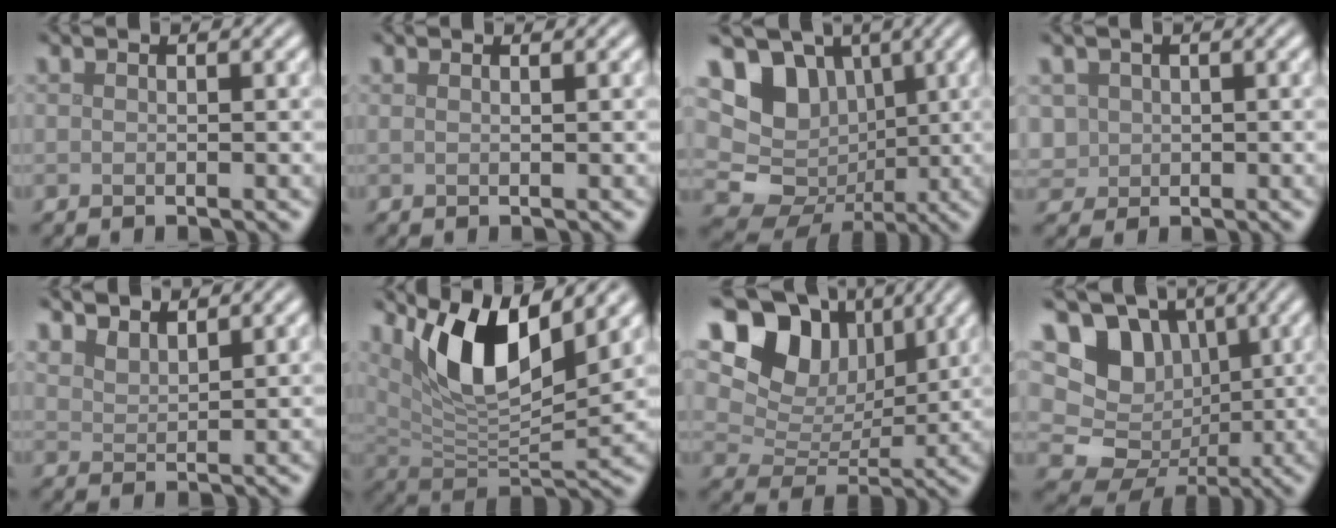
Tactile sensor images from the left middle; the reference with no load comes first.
{"total": 0.6, "force": [0.4, 0.2, 0.4], "torque": [-0.006, -0.003, 0.000]}
{"total": 13.0, "force": [2.5, 11.6, 5.5], "torque": [-0.122, 0.020, 0.027]}
{"total": 2.4, "force": [0.5, 2.2, 0.8], "torque": [-0.018, 0.001, 0.013]}
{"total": 3.1, "force": [2.6, 1.2, 1.1], "torque": [-0.030, -0.008, 0.053]}
{"total": 8.9, "force": [4.5, 3.0, 7.1], "torque": [-0.127, -0.012, 0.082]}
{"total": 10.9, "force": [5.2, 7.6, 5.7], "torque": [-0.094, 0.019, 0.080]}
{"total": 12.7, "force": [2.6, 11.3, 5.1], "torque": [-0.115, 0.029, 0.025]}